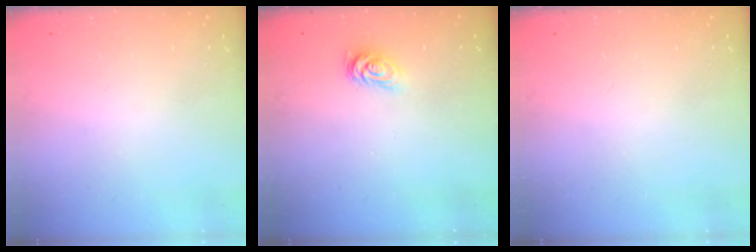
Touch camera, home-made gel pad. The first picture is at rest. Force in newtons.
{"total": 2.8, "press": 2.8, "slide": 0.4}
{"total": 0.0}